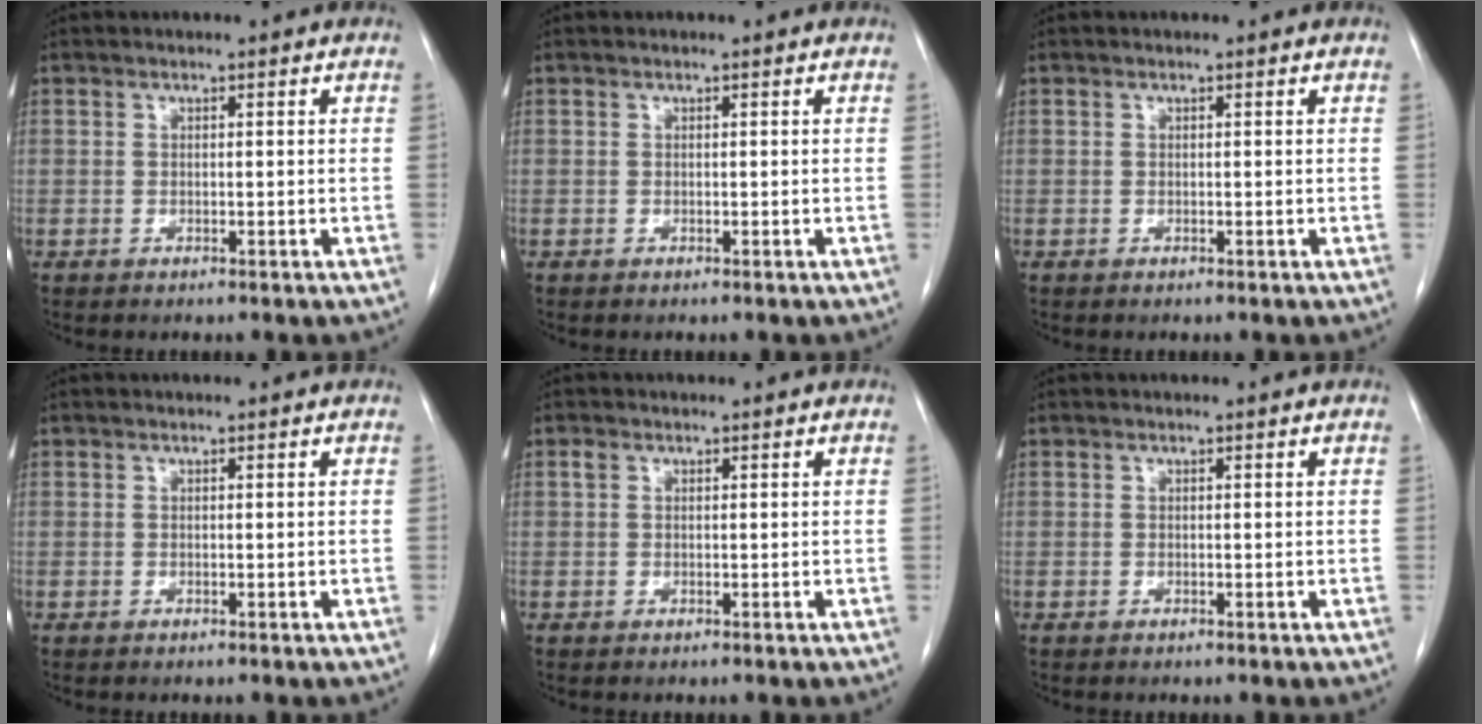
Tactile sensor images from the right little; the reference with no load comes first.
{"total": 0.0}
{"total": 0.0}
{"total": 0.0}
{"total": 0.8, "force": [0.3, 0.6, 0.4], "torque": [-0.011, 0.011, 0.006]}
{"total": 0.0}